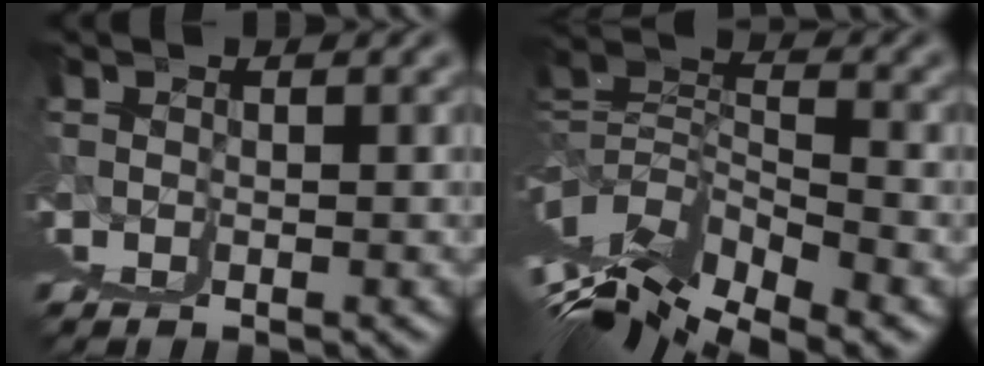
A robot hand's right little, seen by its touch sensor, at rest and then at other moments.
{"total": 7.3, "force": [1.4, 0.2, 7.2], "torque": [-0.086, 0.020, 0.027]}